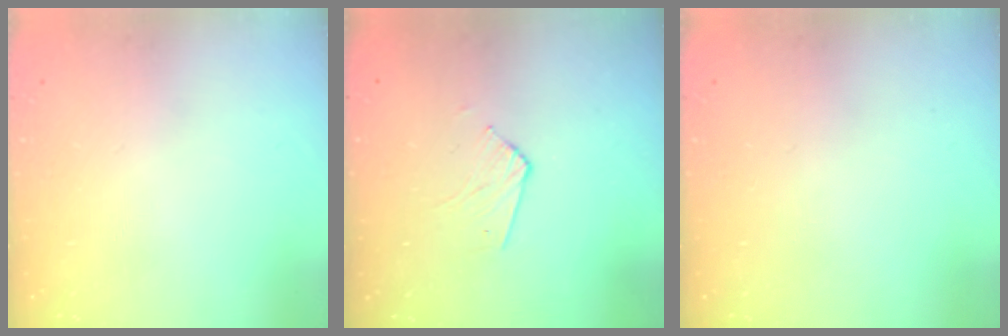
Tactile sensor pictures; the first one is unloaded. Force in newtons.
{"total": 2.6, "press": 2.6, "slide": 0.2}
{"total": 0.0}